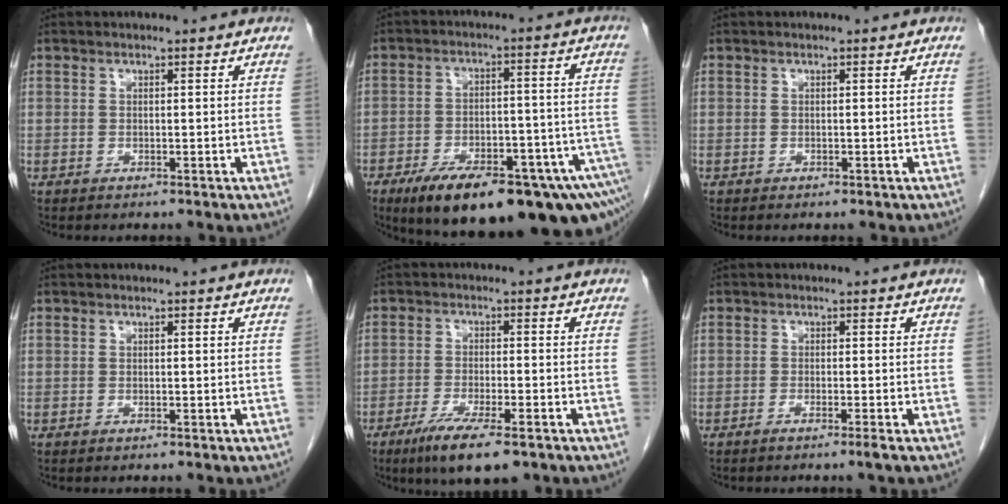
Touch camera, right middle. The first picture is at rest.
{"total": 22.3, "force": [-15.1, 5.8, 15.4], "torque": [-0.148, 0.016, -0.209]}
{"total": 0.7, "force": [0.3, 0.0, -0.6], "torque": [0.006, 0.001, 0.004]}
{"total": 0.0}
{"total": 8.0, "force": [-5.3, 1.3, 5.9], "torque": [-0.101, -0.019, -0.084]}
{"total": 2.0, "force": [-1.4, -0.6, 1.3], "torque": [-0.022, 0.001, -0.026]}